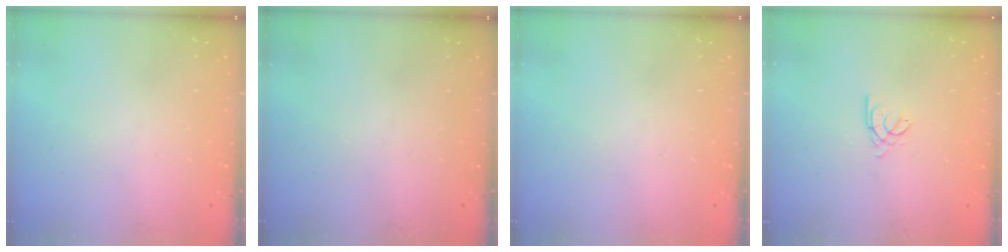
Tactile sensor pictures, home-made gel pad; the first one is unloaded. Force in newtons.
{"total": 0.0}
{"total": 0.0}
{"total": 2.2, "press": 2.2, "slide": 0.6}